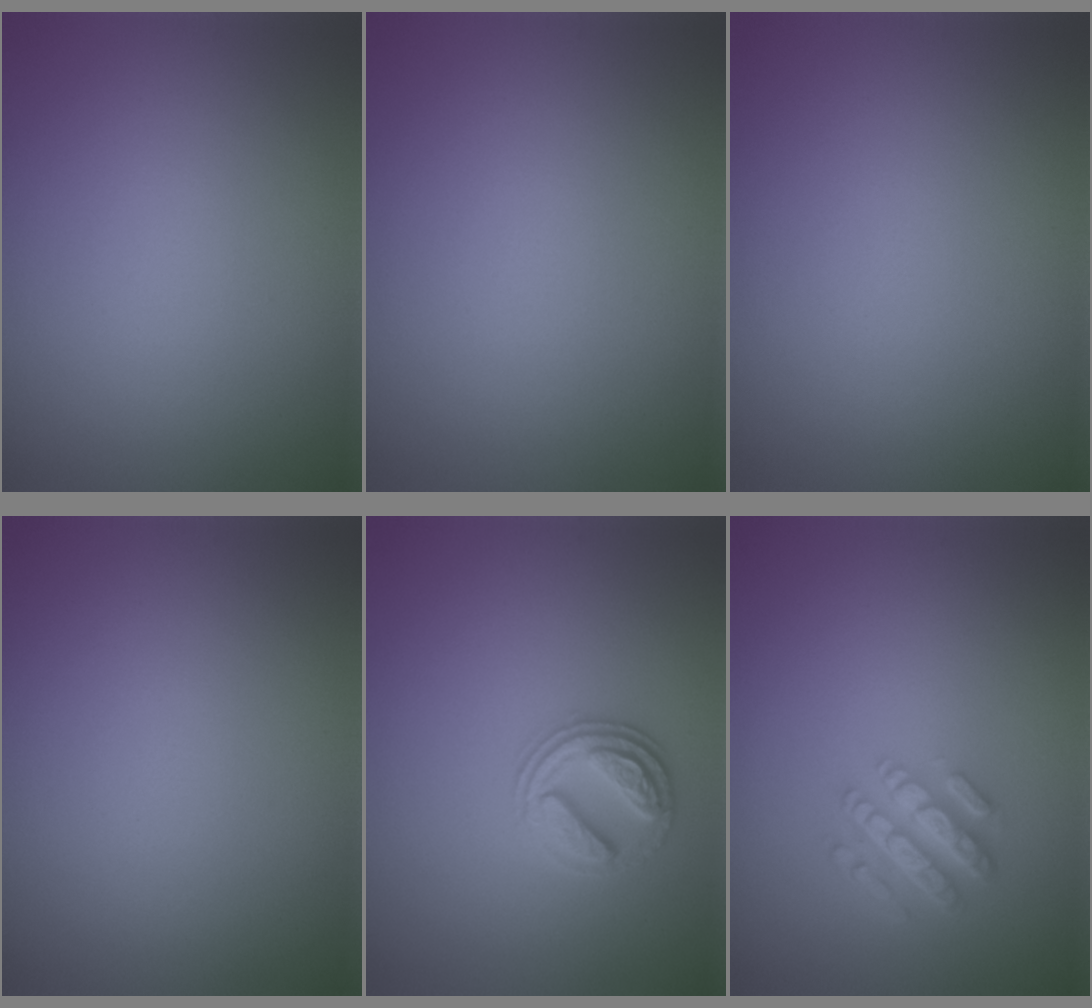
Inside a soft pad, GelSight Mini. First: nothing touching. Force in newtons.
{"total": 0.0}
{"total": 0.0}
{"total": 0.0}
{"total": 2.6, "press": 2.6, "slide": 0.5}
{"total": 4.3, "press": 3.2, "slide": 2.9}